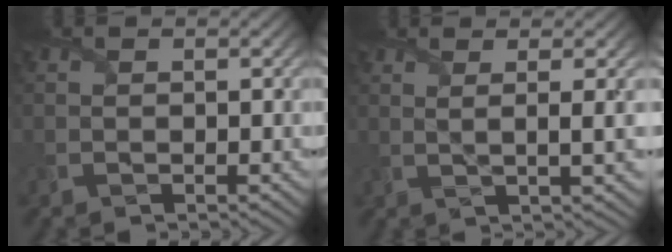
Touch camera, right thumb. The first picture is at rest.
{"total": 4.7, "force": [1.2, 0.8, 4.4], "torque": [-0.071, 0.015, 0.018]}